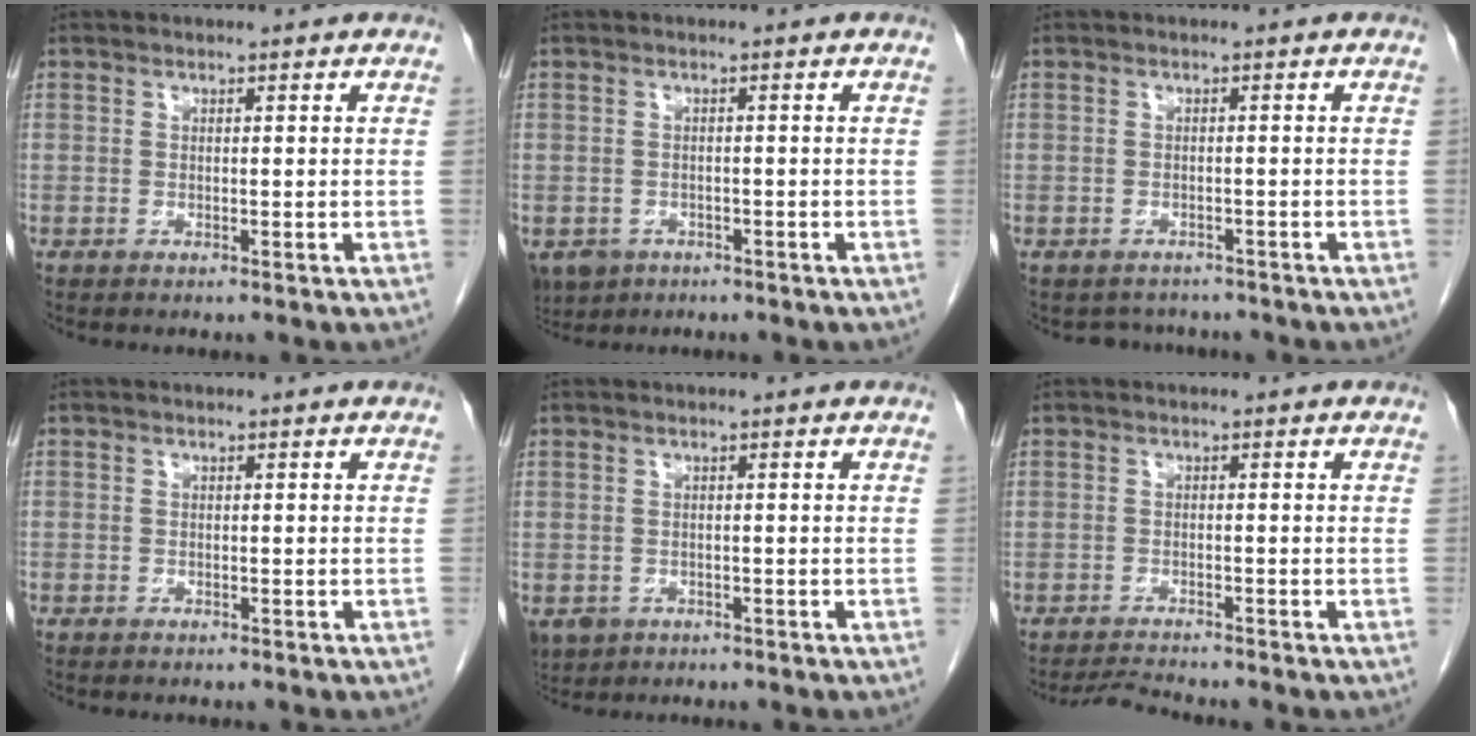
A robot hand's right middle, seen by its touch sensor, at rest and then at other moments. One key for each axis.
{"total": 5.6, "fx": -3.3, "fy": 4.2, "fz": 1.6, "tx": -0.032, "ty": -0.002, "tz": -0.049}
{"total": 3.1, "fx": -2.8, "fy": 1.4, "fz": -0.1, "tx": -0.002, "ty": 0.003, "tz": -0.040}
{"total": 0.7, "fx": -0.5, "fy": 0.5, "fz": 0.0, "tx": -0.005, "ty": 0.003, "tz": -0.009}
{"total": 4.8, "fx": -2.6, "fy": 3.9, "fz": 1.4, "tx": -0.029, "ty": -0.001, "tz": -0.036}
{"total": 3.0, "fx": -2.9, "fy": -0.6, "fz": 0.3, "tx": -0.014, "ty": -0.020, "tz": -0.051}